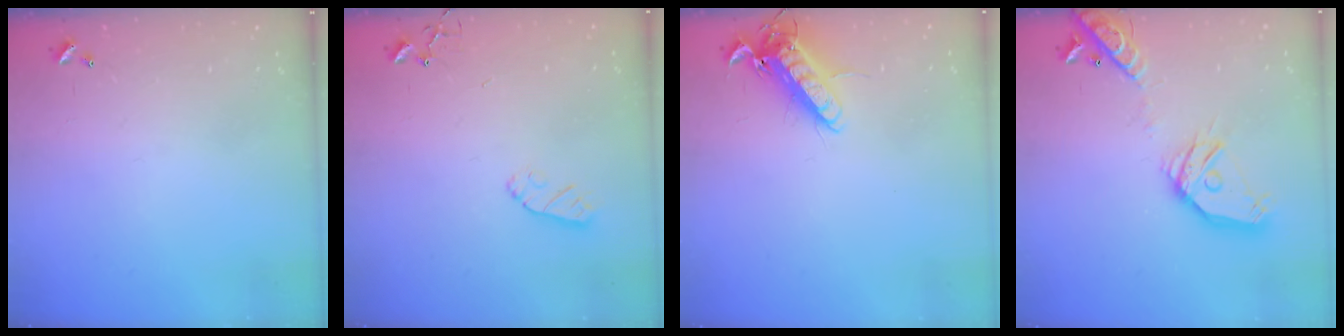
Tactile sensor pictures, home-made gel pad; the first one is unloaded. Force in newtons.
{"total": 5.0, "press": 5.0, "slide": 0.5}
{"total": 12.8, "press": 12.7, "slide": 1.9}
{"total": 18.8, "press": 18.6, "slide": 3.0}